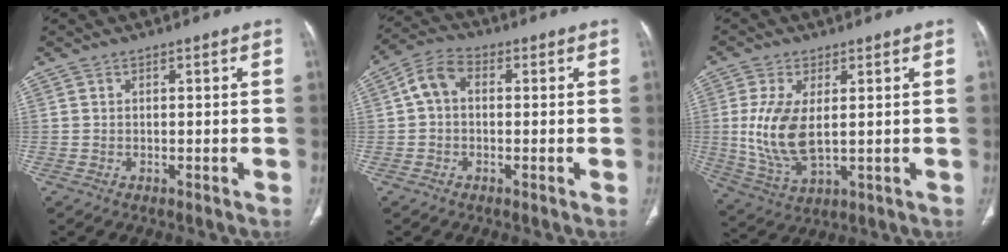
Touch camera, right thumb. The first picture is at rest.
{"total": 5.9, "force": [0.4, 4.1, 4.1], "torque": [-0.072, 0.019, -0.003]}
{"total": 11.0, "force": [0.8, 5.4, 9.6], "torque": [-0.202, -0.014, 0.028]}